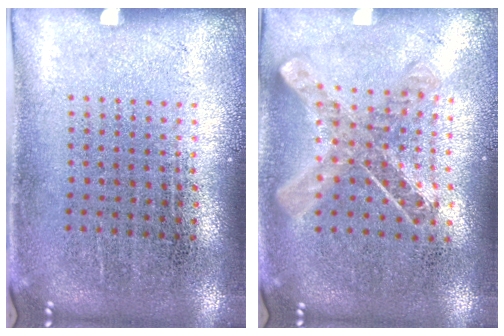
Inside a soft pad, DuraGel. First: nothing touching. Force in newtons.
{"total": 1.0, "press": 0.9, "slide": 0.1}